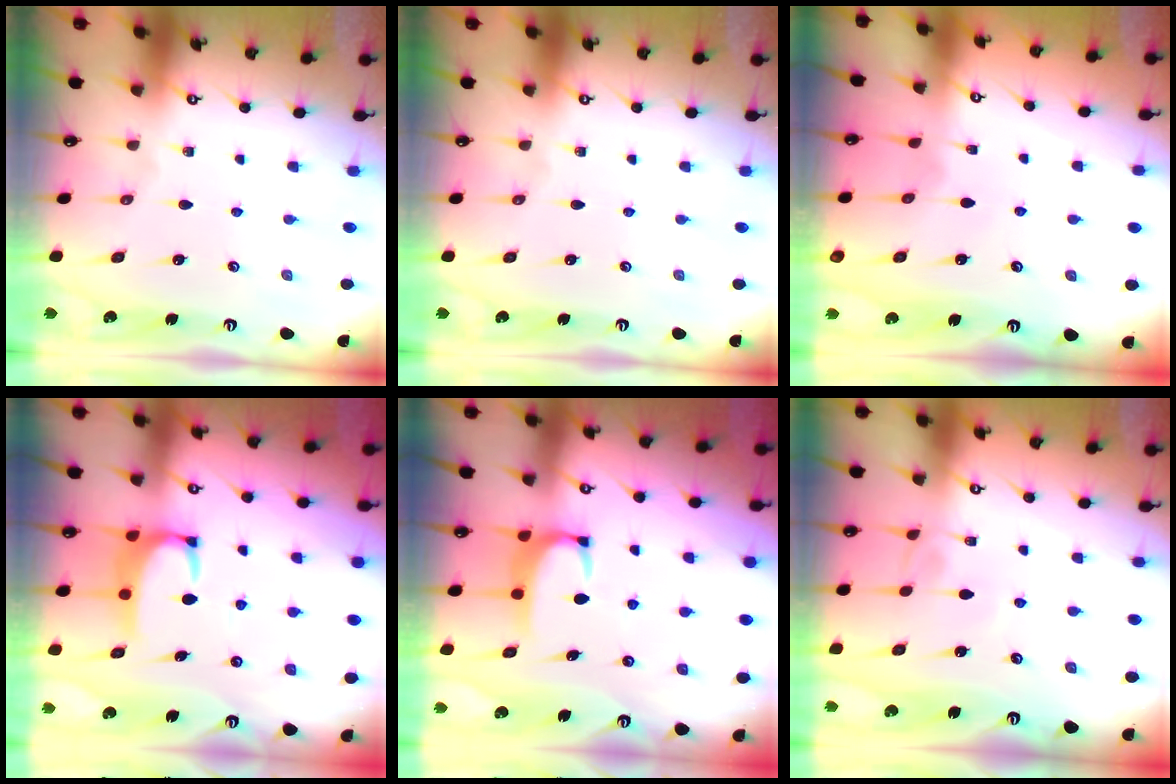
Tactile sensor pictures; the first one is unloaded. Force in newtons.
{"total": 0.0}
{"total": 2.8, "press": 2.8, "slide": 0.3}
{"total": 3.5, "press": 3.4, "slide": 0.9}
{"total": 2.0, "press": 1.9, "slide": 0.6}
{"total": 3.8, "press": 3.8, "slide": 0.2}